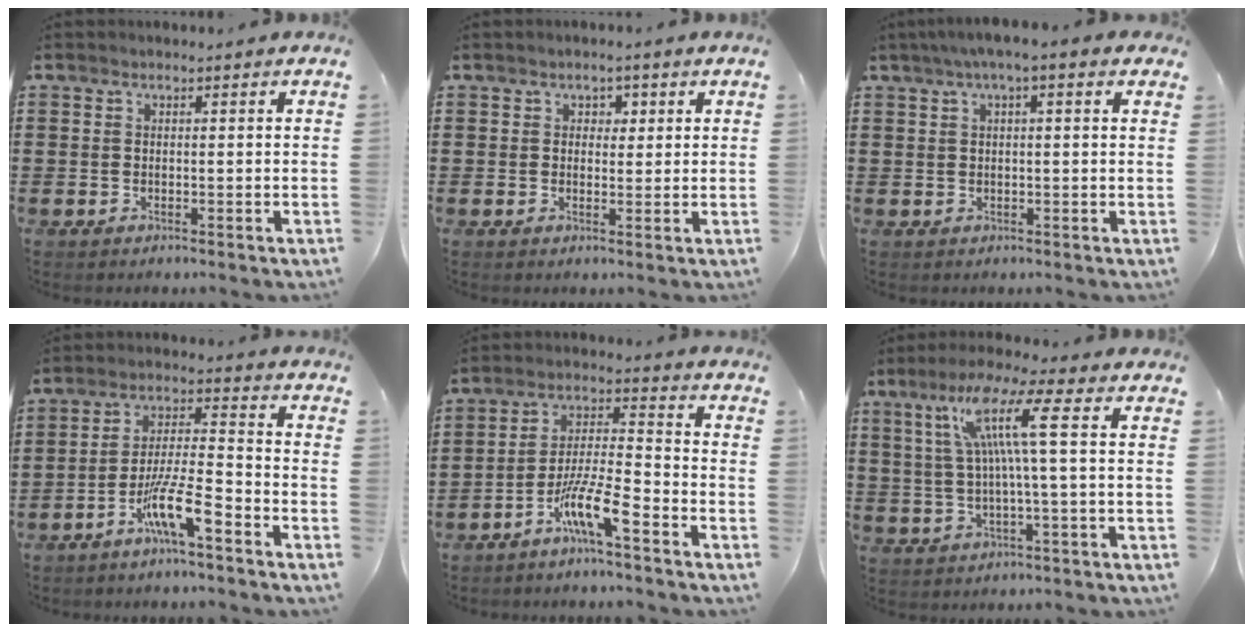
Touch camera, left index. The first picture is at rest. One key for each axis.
{"total": 1.6, "fx": 0.7, "fy": 1.4, "fz": 0.5, "tx": -0.007, "ty": 0.006, "tz": 0.008}
{"total": 2.8, "fx": 1.3, "fy": 0.2, "fz": 2.5, "tx": -0.050, "ty": 0.003, "tz": 0.021}
{"total": 9.4, "fx": -6.1, "fy": 1.4, "fz": 7.0, "tx": -0.143, "ty": -0.001, "tz": -0.116}
{"total": 9.2, "fx": -6.3, "fy": 1.2, "fz": 6.6, "tx": -0.138, "ty": -0.003, "tz": -0.122}
{"total": 10.1, "fx": 2.7, "fy": 0.0, "fz": 9.7, "tx": -0.205, "ty": 0.001, "tz": 0.034}